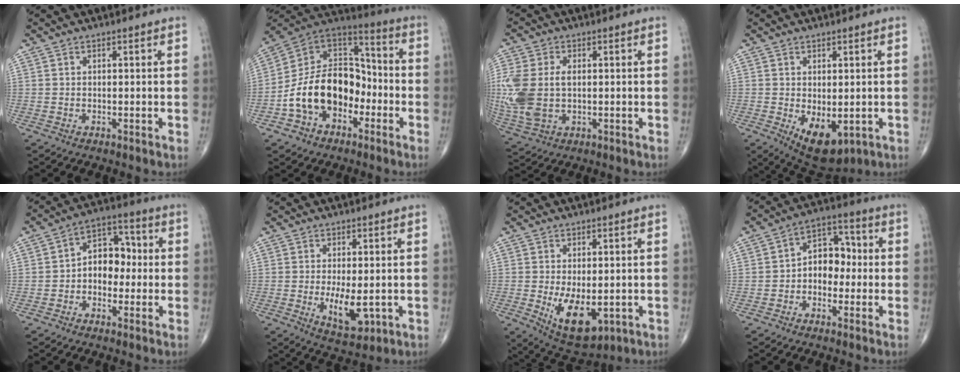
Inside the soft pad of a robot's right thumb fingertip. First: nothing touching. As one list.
[{"total": 18.5, "force": [-5.4, 13.0, 12.1], "torque": [-0.173, 0.067, -0.100]}, {"total": 14.4, "force": [0.1, 9.3, 11.0], "torque": [-0.291, -0.003, 0.013]}, {"total": 8.6, "force": [-2.0, 4.6, 7.0], "torque": [-0.094, -0.012, -0.011]}, {"total": 8.7, "force": [-0.7, 6.4, 6.0], "torque": [-0.058, 0.036, -0.025]}, {"total": 6.9, "force": [-1.0, 3.0, 6.2], "torque": [-0.099, -0.017, -0.006]}, {"total": 9.7, "force": [-1.9, 5.0, 8.1], "torque": [-0.120, -0.018, -0.011]}, {"total": 8.3, "force": [-0.9, 6.1, 5.6], "torque": [-0.054, 0.036, -0.029]}]